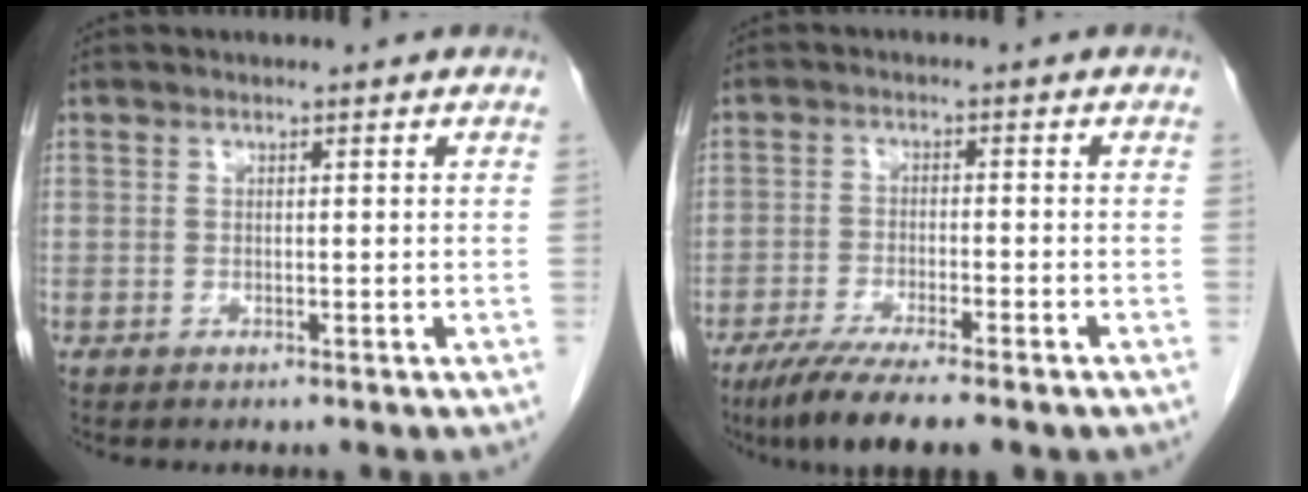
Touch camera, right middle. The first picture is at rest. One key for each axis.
{"total": 8.4, "fx": -6.2, "fy": 0.6, "fz": 5.5, "tx": -0.091, "ty": -0.019, "tz": -0.100}